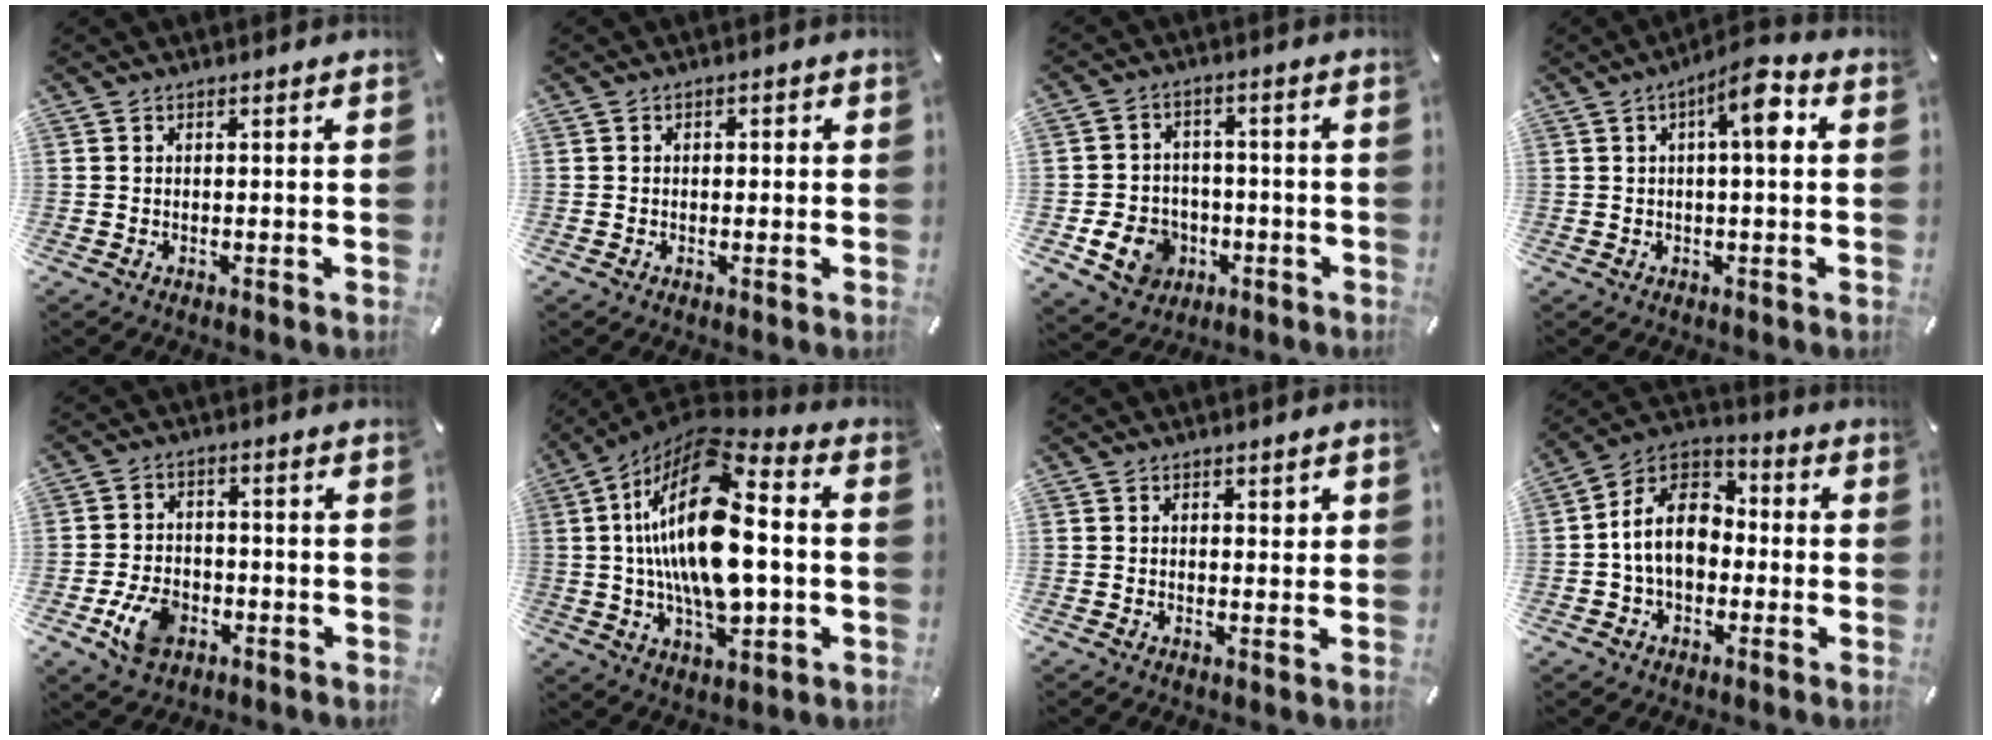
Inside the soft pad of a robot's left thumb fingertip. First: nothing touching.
{"total": 1.2, "force": [-0.3, 1.0, 0.6], "torque": [-0.011, 0.006, -0.008]}
{"total": 9.4, "force": [-3.2, 7.9, 4.0], "torque": [-0.085, 0.020, -0.057]}
{"total": 8.4, "force": [2.0, 2.2, 7.8], "torque": [-0.119, -0.004, 0.025]}
{"total": 8.4, "force": [-3.6, 5.7, 5.0], "torque": [-0.114, 0.011, -0.064]}
{"total": 24.7, "force": [1.5, 12.1, 21.5], "torque": [-0.418, -0.010, 0.021]}
{"total": 0.9, "force": [0.5, 0.6, 0.5], "torque": [-0.002, 0.000, 0.007]}
{"total": 12.7, "force": [-1.5, 9.8, 8.0], "torque": [-0.171, 0.023, -0.028]}